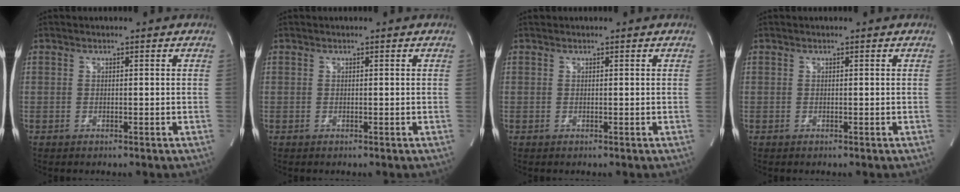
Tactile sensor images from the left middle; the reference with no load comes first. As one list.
[{"total": 0.0}, {"total": 0.0}, {"total": 0.0}]